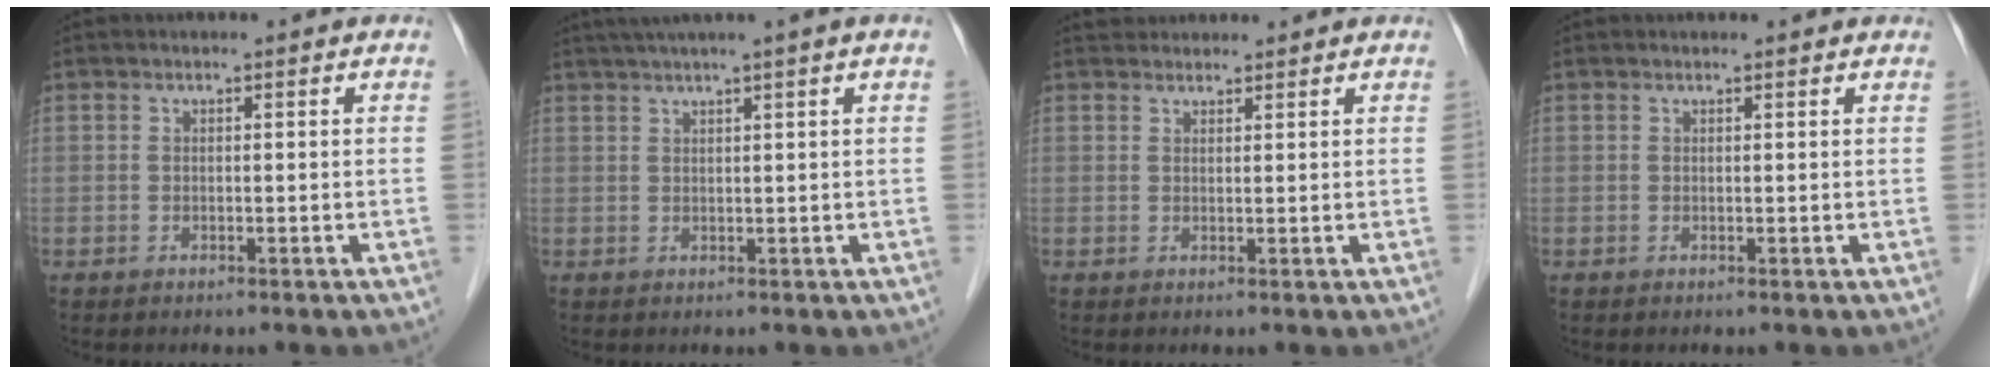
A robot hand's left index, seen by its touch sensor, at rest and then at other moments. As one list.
[{"total": 5.4, "force": [4.0, -1.3, 3.4], "torque": [-0.050, 0.025, 0.068]}, {"total": 3.4, "force": [3.2, 1.0, 0.3], "torque": [-0.004, 0.031, 0.052]}, {"total": 2.3, "force": [2.1, 0.5, 0.5], "torque": [-0.015, 0.018, 0.021]}]